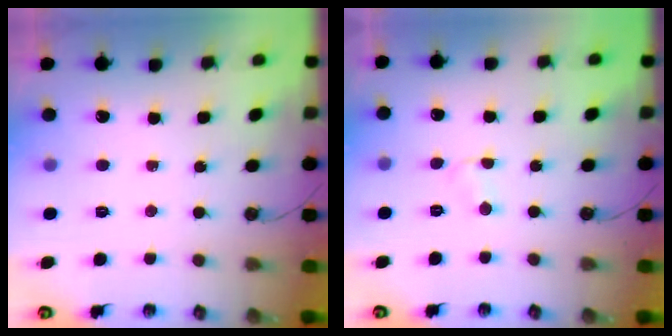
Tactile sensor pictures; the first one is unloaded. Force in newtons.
{"total": 2.1, "press": 2.1, "slide": 0.2}